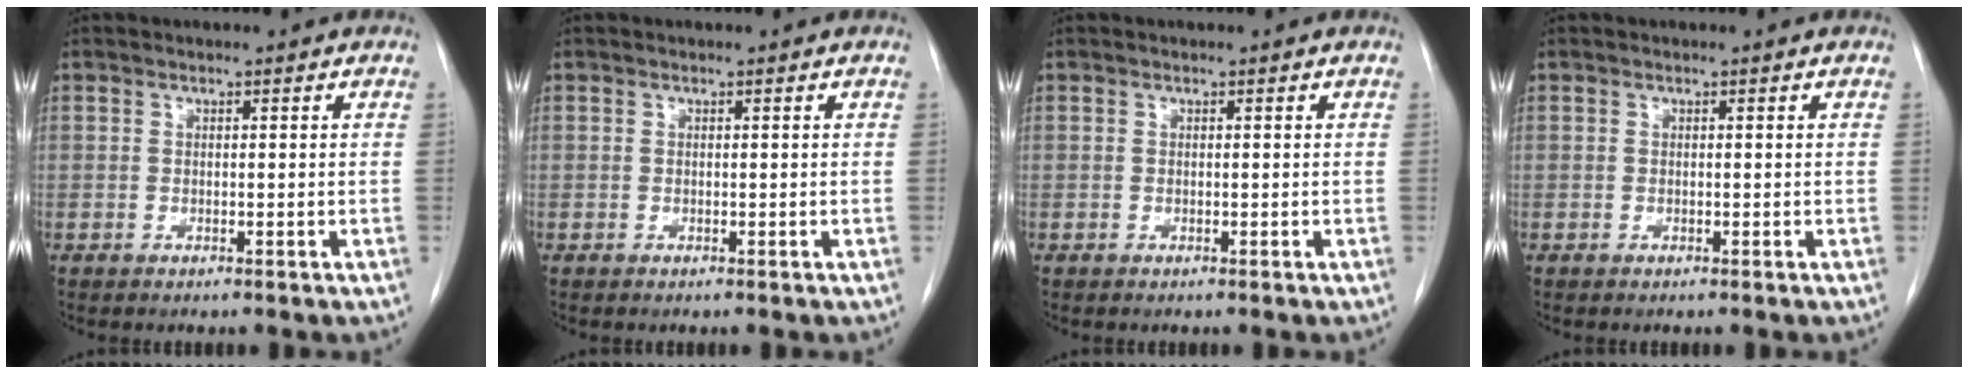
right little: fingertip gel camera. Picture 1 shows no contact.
{"total": 0.0}
{"total": 0.0}
{"total": 0.0}